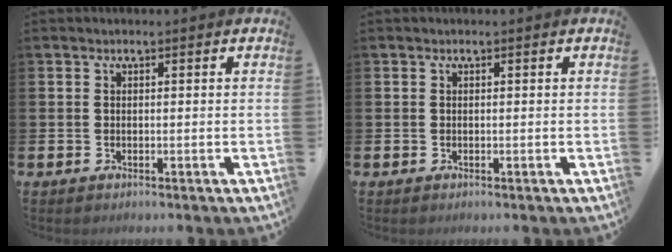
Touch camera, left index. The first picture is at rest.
{"total": 0.0}